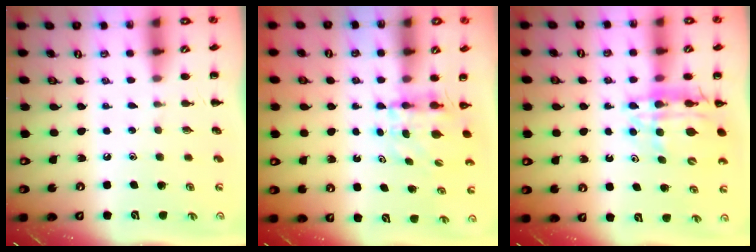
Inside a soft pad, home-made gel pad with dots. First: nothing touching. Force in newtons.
{"total": 4.0, "press": 4.0, "slide": 0.1}
{"total": 13.0, "press": 12.4, "slide": 3.9}